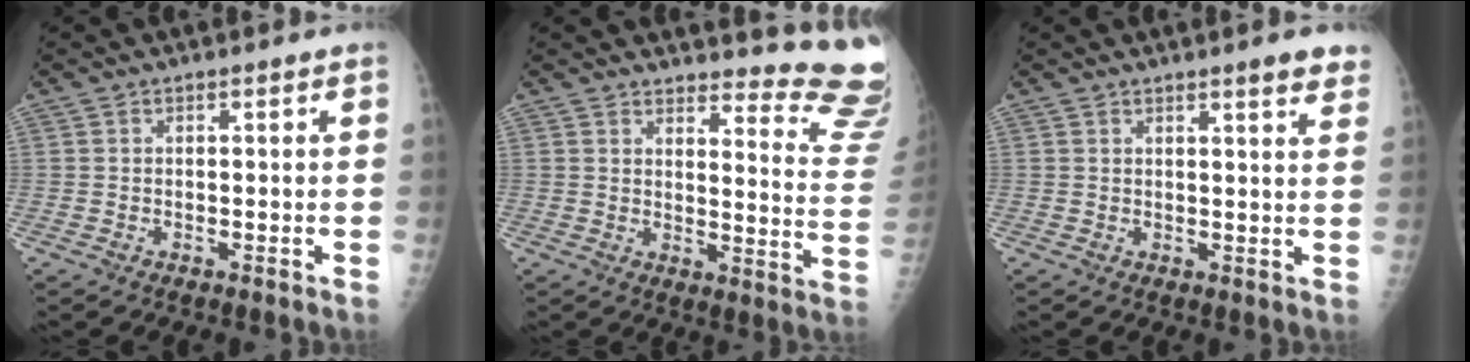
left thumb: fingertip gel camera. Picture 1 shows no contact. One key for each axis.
{"total": 17.8, "fx": 17.1, "fy": 2.7, "fz": 4.2, "tx": -0.011, "ty": -0.191, "tz": 0.171}
{"total": 4.6, "fx": 3.4, "fy": 0.6, "fz": 3.0, "tx": -0.027, "ty": -0.014, "tz": 0.039}